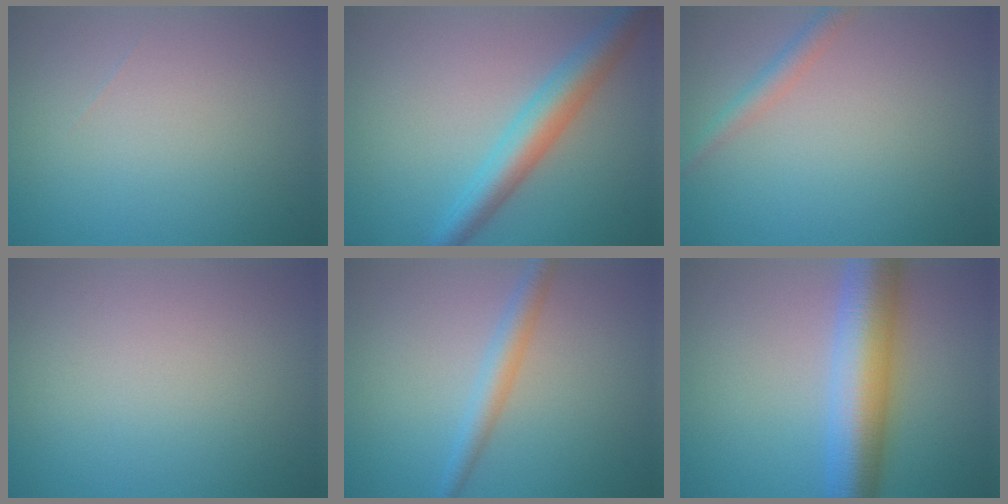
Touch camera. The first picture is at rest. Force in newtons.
{"total": 4.7, "press": 4.7, "slide": 0.2}
{"total": 1.8, "press": 1.8, "slide": 0.1}
{"total": 0.0}
{"total": 2.5, "press": 2.5, "slide": 0.1}
{"total": 8.5, "press": 8.5, "slide": 0.1}